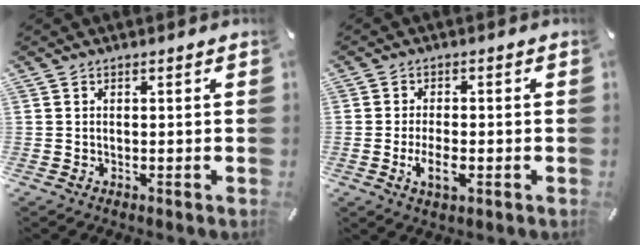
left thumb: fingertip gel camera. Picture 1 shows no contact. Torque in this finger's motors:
{"motor_torque": [0.37, 0.44, 1.05, -0.36, 0.14]}